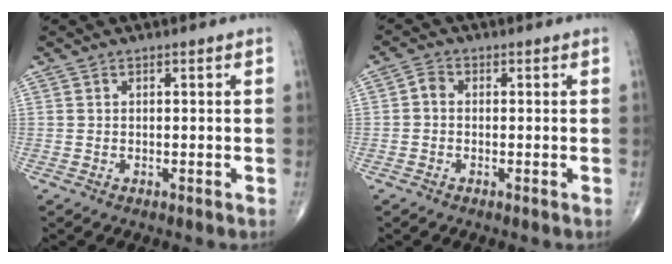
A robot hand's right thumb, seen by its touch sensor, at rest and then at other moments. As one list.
[{"total": 1.9, "force": [-0.3, 1.4, 1.2], "torque": [-0.013, 0.004, -0.013]}]